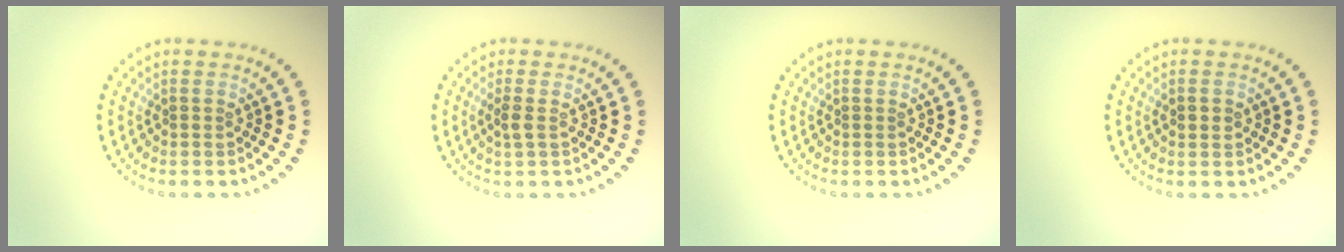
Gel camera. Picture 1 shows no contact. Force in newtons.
{"total": 1.1, "press": 1.0, "slide": 0.4}
{"total": 0.0}
{"total": 1.5, "press": 1.5, "slide": 0.1}